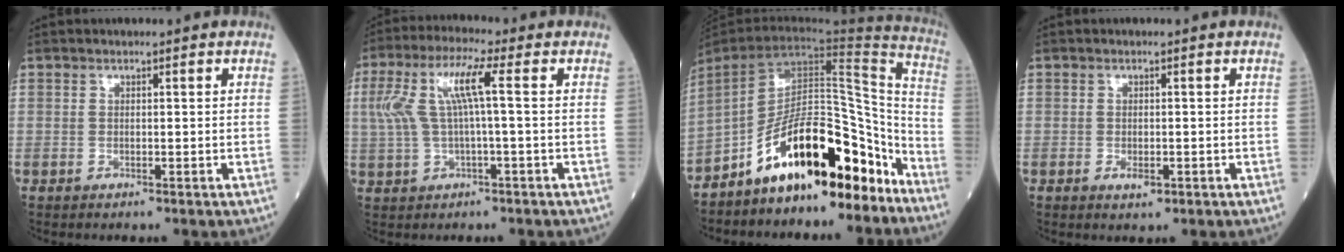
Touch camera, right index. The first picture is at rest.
{"total": 8.3, "force": [1.4, 0.9, 8.1], "torque": [-0.181, 0.030, 0.031]}
{"total": 16.9, "force": [-11.5, 5.1, 11.3], "torque": [-0.167, 0.044, -0.193]}
{"total": 1.6, "force": [-0.6, 0.6, 1.4], "torque": [-0.023, -0.002, -0.005]}